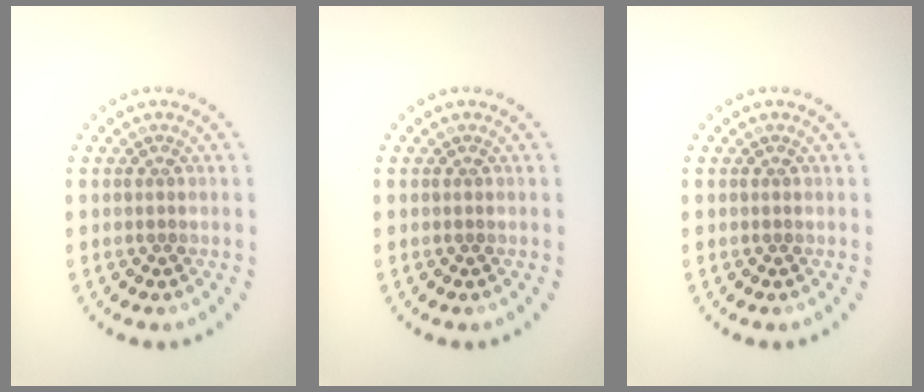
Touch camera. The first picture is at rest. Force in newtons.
{"total": 0.0}
{"total": 0.0}